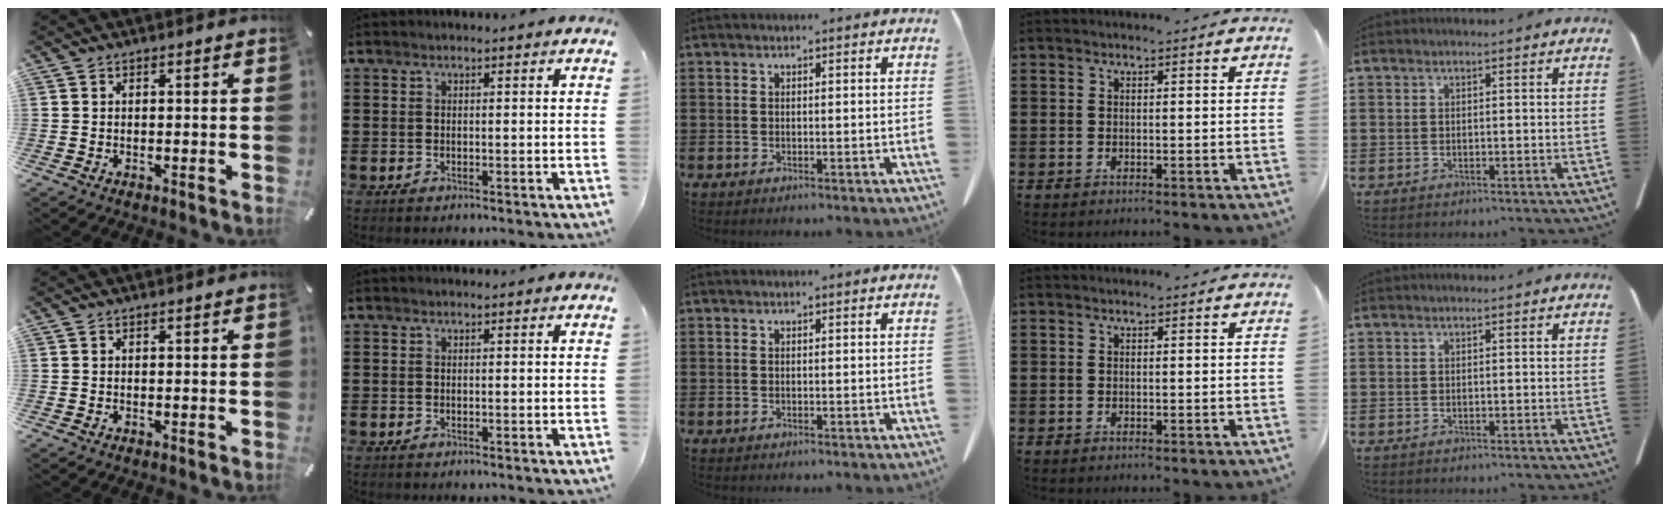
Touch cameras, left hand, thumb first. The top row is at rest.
{}